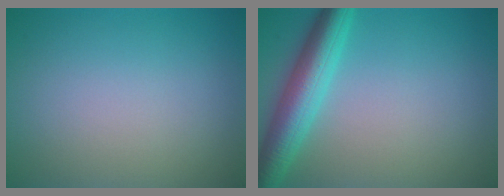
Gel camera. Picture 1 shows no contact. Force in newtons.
{"total": 5.6, "press": 5.6, "slide": 0.2}